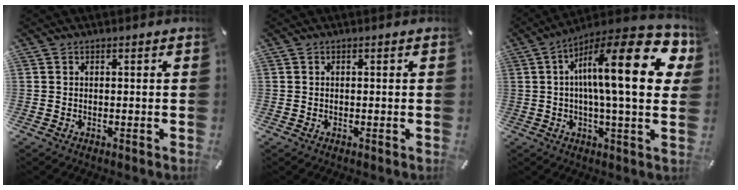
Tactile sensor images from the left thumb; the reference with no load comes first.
{"total": 0.0}
{"total": 24.3, "force": [6.3, 6.6, 22.5], "torque": [-0.336, -0.037, 0.093]}